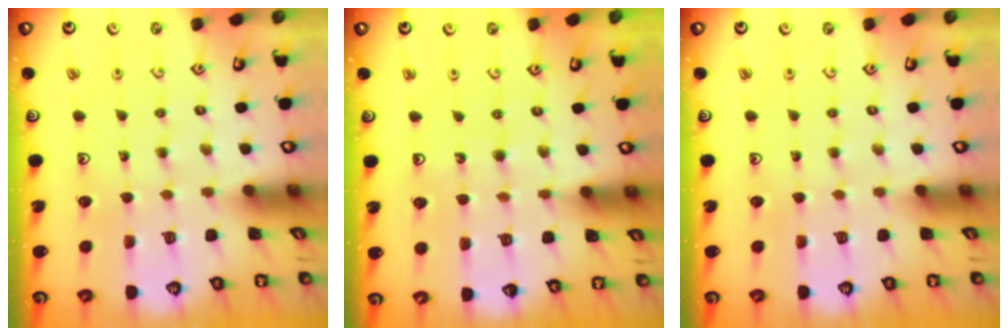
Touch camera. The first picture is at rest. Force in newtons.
{"total": 5.5, "press": 5.3, "slide": 1.5}
{"total": 0.0}